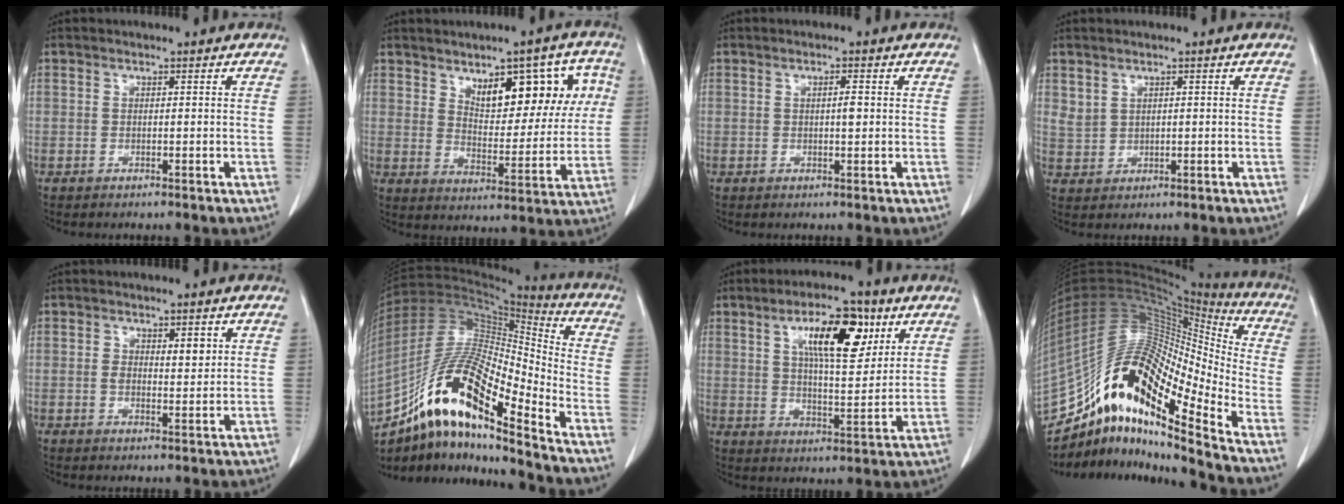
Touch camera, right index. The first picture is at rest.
{"total": 12.7, "force": [5.1, 5.4, 10.3], "torque": [-0.130, 0.023, 0.080]}
{"total": 1.7, "force": [0.2, 0.3, 1.6], "torque": [-0.029, 0.002, 0.005]}
{"total": 2.3, "force": [1.4, 1.6, 0.7], "torque": [-0.011, 0.000, 0.035]}
{"total": 3.6, "force": [1.1, 1.7, 3.0], "torque": [-0.047, 0.001, 0.018]}
{"total": 19.5, "force": [-12.4, 3.4, 14.7], "torque": [-0.293, 0.005, -0.220]}
{"total": 12.3, "force": [5.6, 3.7, 10.3], "torque": [-0.168, 0.011, 0.092]}
{"total": 22.1, "force": [-15.3, 3.6, 15.5], "torque": [-0.311, 0.030, -0.277]}